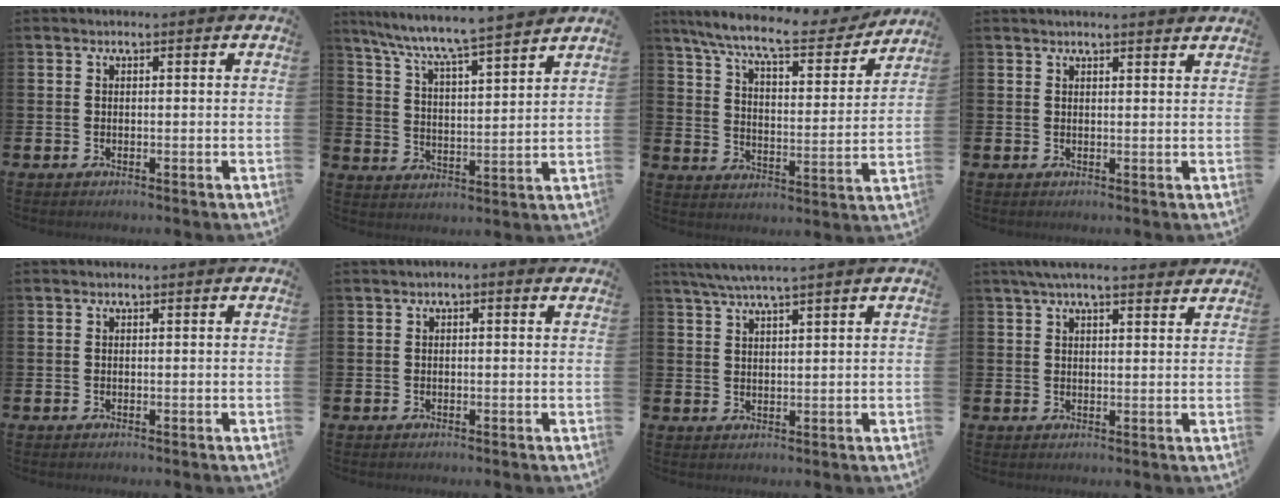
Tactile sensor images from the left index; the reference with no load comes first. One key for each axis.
{"total": 7.9, "fx": 7.4, "fy": -0.1, "fz": 2.5, "tx": -0.081, "ty": -0.057, "tz": 0.128}
{"total": 10.0, "fx": 8.8, "fy": 1.7, "fz": 4.5, "tx": -0.113, "ty": -0.053, "tz": 0.146}
{"total": 1.7, "fx": 1.7, "fy": -0.1, "fz": 0.2, "tx": 0.006, "ty": -0.011, "tz": 0.029}
{"total": 0.0}
{"total": 0.6, "fx": -0.1, "fy": 0.2, "fz": 0.6, "tx": -0.006, "ty": 0.002, "tz": -0.004}
{"total": 3.9, "fx": 3.6, "fy": -0.4, "fz": 1.6, "tx": -0.044, "ty": -0.006, "tz": 0.066}
{"total": 4.4, "fx": 3.9, "fy": 0.7, "fz": 2.0, "tx": -0.041, "ty": -0.008, "tz": 0.068}